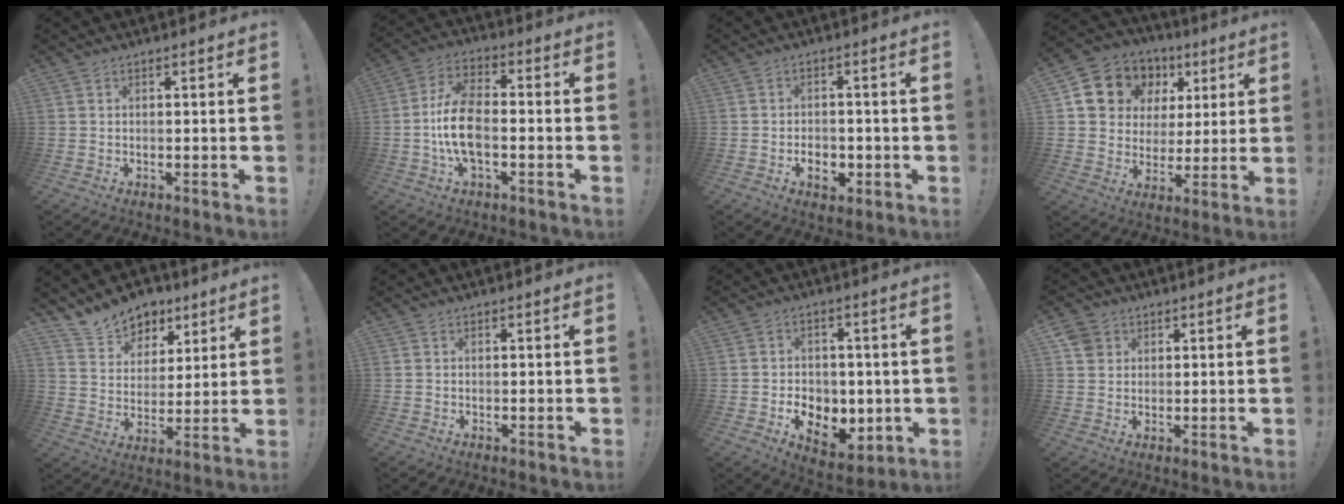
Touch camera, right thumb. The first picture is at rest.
{"total": 17.0, "force": [-3.7, 9.6, 13.5], "torque": [-0.255, 0.023, -0.062]}
{"total": 5.5, "force": [-2.2, 3.9, 3.2], "torque": [-0.034, 0.011, -0.036]}
{"total": 12.3, "force": [5.7, 10.2, 3.6], "torque": [-0.060, -0.035, 0.124]}
{"total": 11.5, "force": [9.0, 7.0, 1.8], "torque": [-0.041, -0.067, 0.177]}
{"total": 0.0}
{"total": 9.1, "force": [-2.0, 7.4, 4.8], "torque": [-0.057, 0.002, -0.025]}
{"total": 4.5, "force": [2.0, 3.9, 1.2], "torque": [-0.012, -0.003, 0.038]}